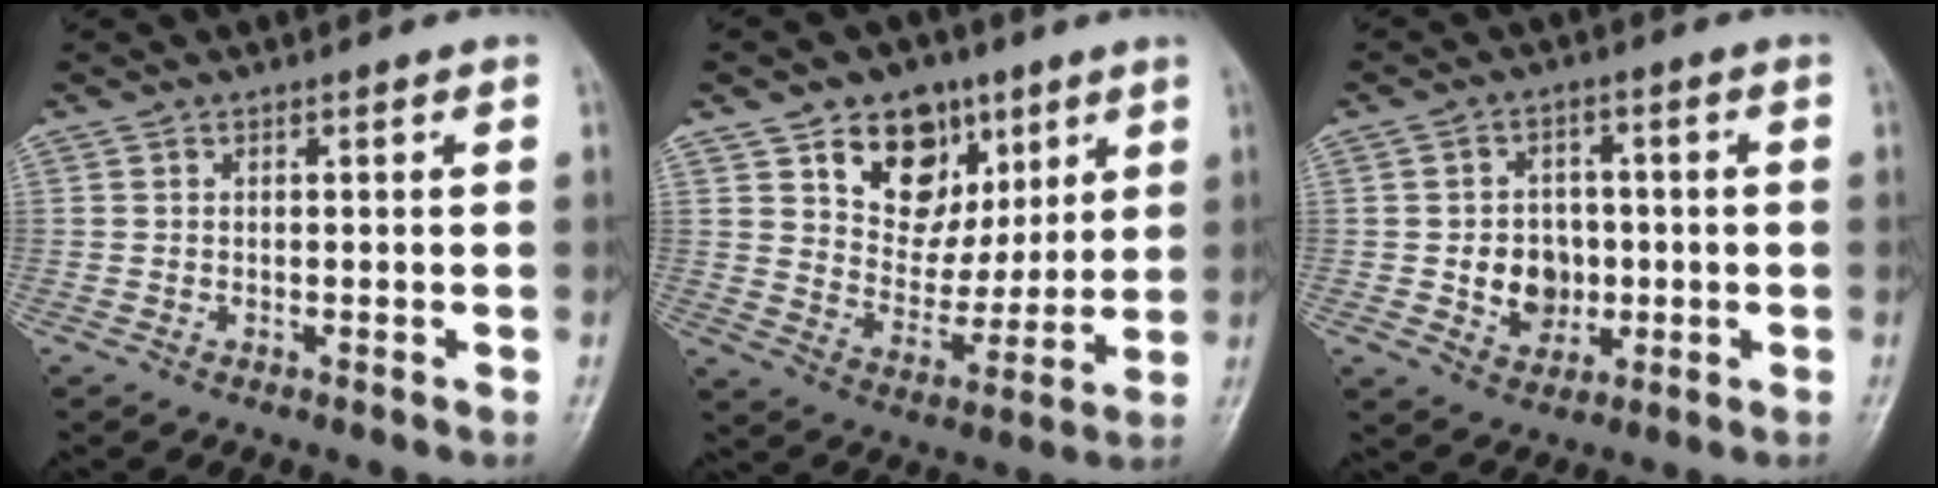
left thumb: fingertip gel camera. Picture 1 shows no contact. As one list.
[{"total": 14.1, "force": [7.3, 10.1, 6.5], "torque": [-0.058, -0.034, 0.126]}, {"total": 7.8, "force": [-0.8, 6.5, 4.2], "torque": [-0.029, 0.008, -0.010]}]